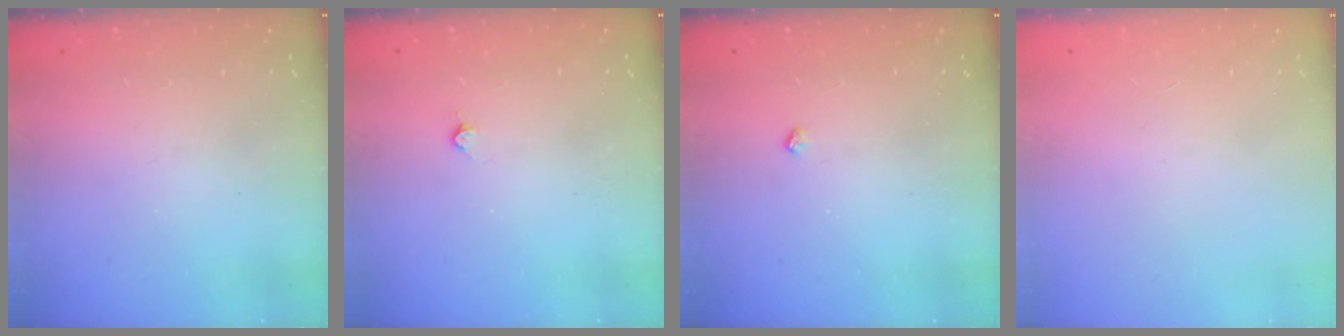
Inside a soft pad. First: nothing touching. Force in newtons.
{"total": 2.7, "press": 2.7, "slide": 0.5}
{"total": 2.5, "press": 2.4, "slide": 0.5}
{"total": 0.0}